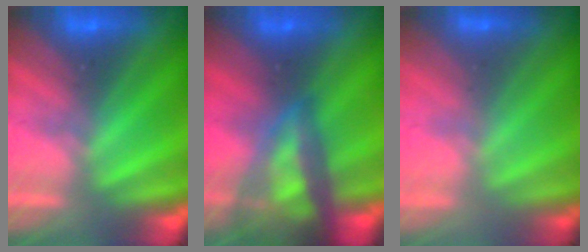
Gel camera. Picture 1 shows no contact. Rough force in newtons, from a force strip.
{"total": 12.7}
{"total": 2.1}